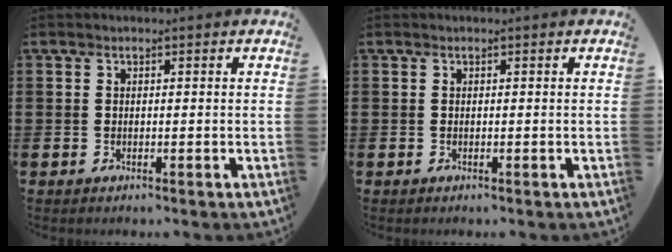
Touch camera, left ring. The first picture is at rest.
{"total": 0.0}